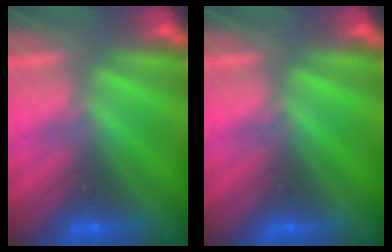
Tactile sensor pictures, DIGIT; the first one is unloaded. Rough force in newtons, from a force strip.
{"total": 0.0}